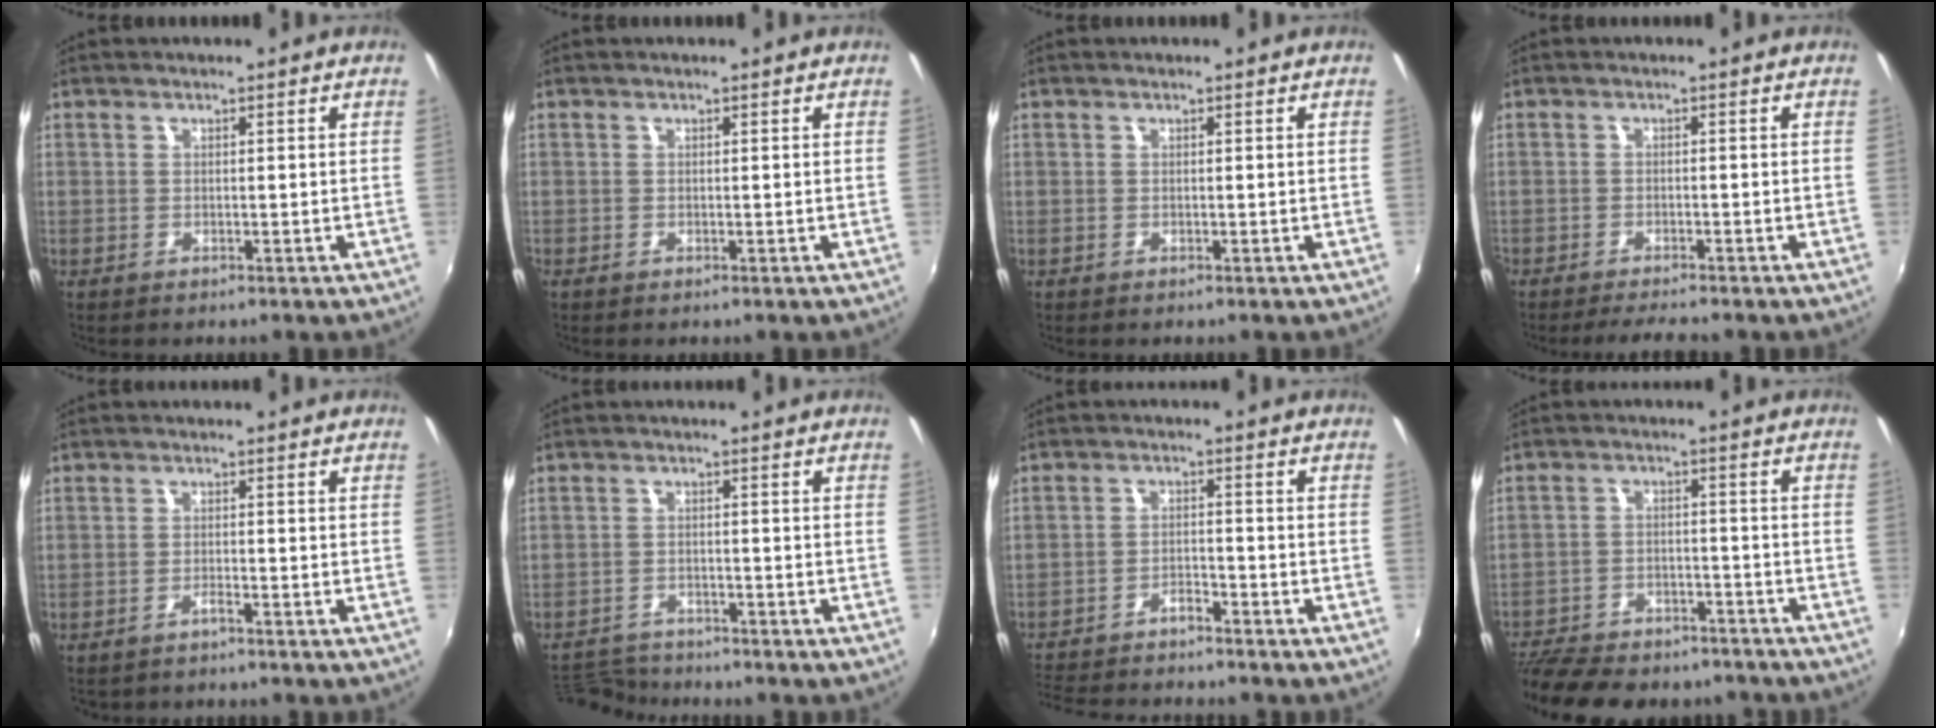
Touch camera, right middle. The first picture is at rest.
{"total": 0.0}
{"total": 0.0}
{"total": 4.6, "force": [-4.2, 0.5, 2.0], "torque": [-0.049, -0.008, -0.067]}
{"total": 1.3, "force": [-1.2, 0.3, 0.5], "torque": [-0.013, 0.000, -0.022]}
{"total": 5.8, "force": [-5.7, 1.0, 0.4], "torque": [-0.027, -0.002, -0.105]}
{"total": 9.2, "force": [-8.5, 1.8, 3.1], "torque": [-0.084, 0.002, -0.142]}
{"total": 18.5, "force": [-15.5, 6.9, 7.5], "torque": [-0.176, -0.015, -0.224]}